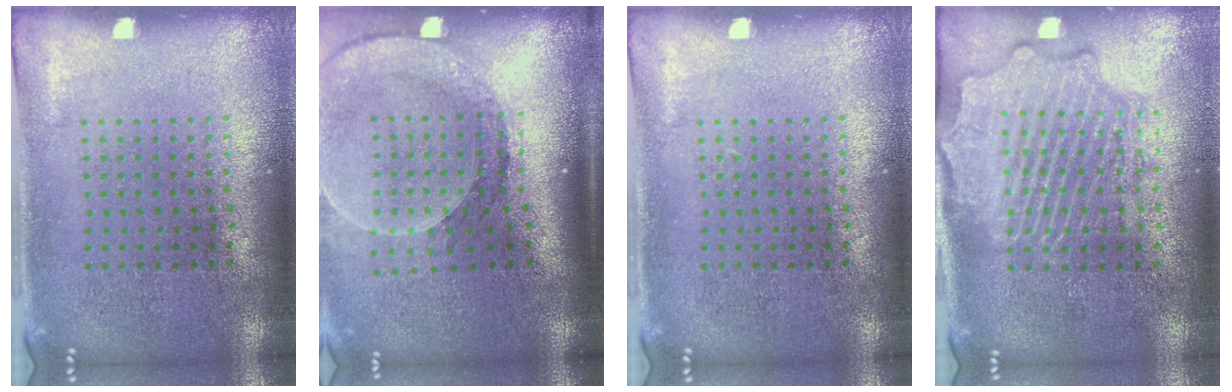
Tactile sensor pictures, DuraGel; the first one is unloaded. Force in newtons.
{"total": 2.7, "press": 2.0, "slide": 1.8}
{"total": 0.0}
{"total": 2.5, "press": 2.4, "slide": 0.3}